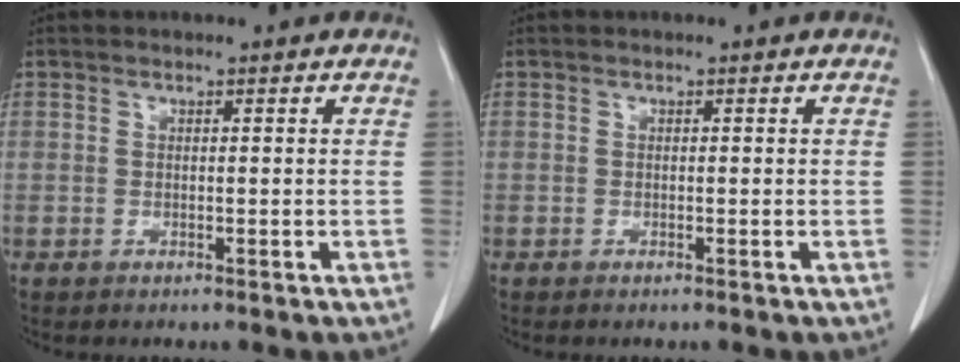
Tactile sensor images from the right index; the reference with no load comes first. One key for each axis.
{"total": 0.0}